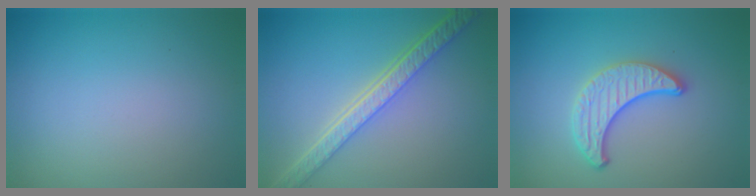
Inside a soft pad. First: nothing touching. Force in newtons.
{"total": 5.6, "press": 4.3, "slide": 3.6}
{"total": 3.6, "press": 3.2, "slide": 1.6}